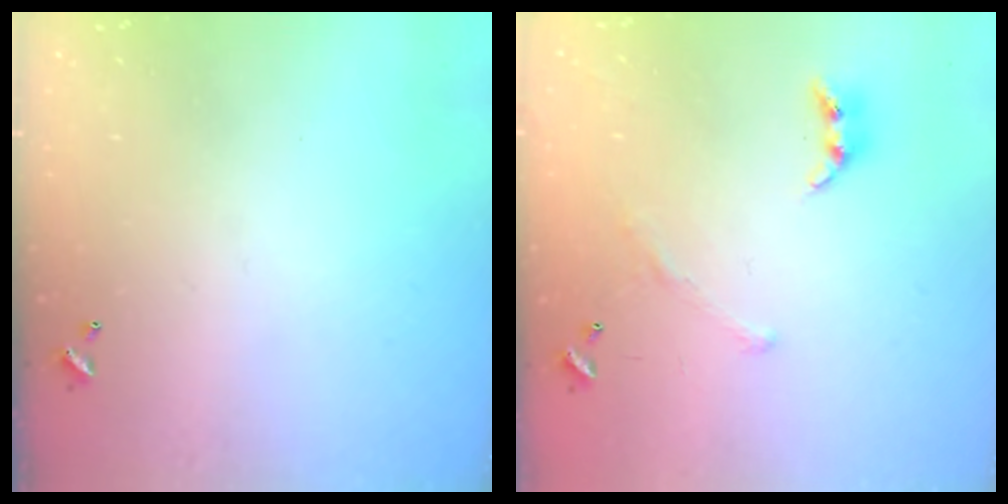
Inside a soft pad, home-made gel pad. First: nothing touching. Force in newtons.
{"total": 2.9, "press": 2.7, "slide": 1.0}